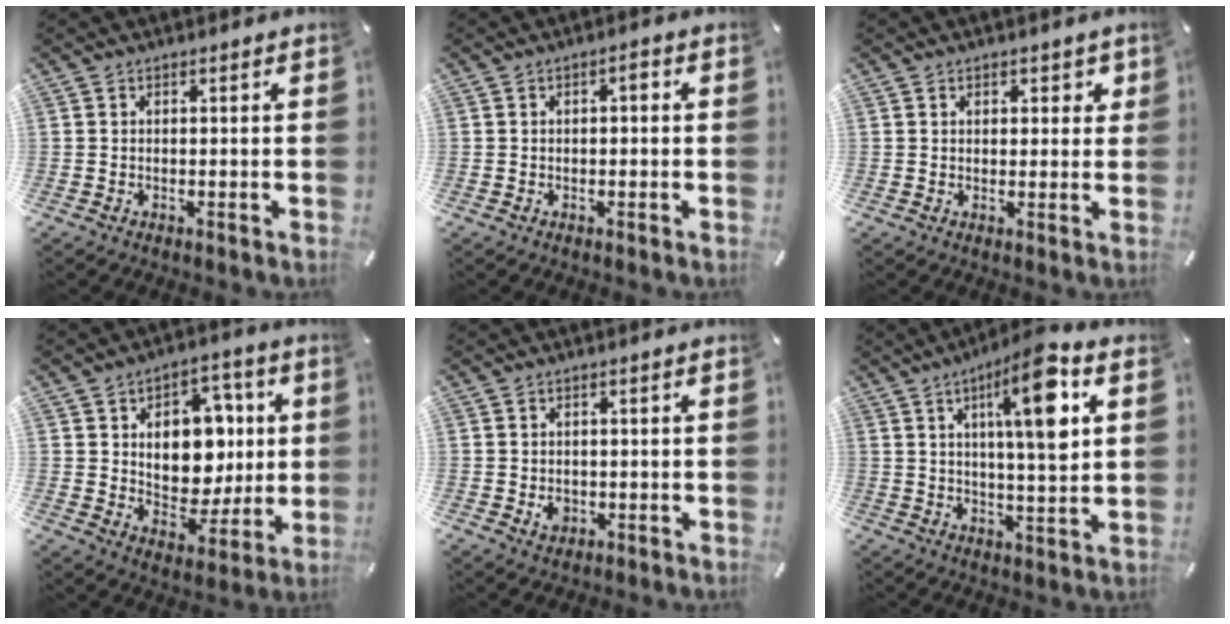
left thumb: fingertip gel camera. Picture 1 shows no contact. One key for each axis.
{"total": 1.8, "fx": -0.2, "fy": 0.9, "fz": 1.5, "tx": -0.021, "ty": 0.005, "tz": -0.009}
{"total": 2.3, "fx": 1.1, "fy": 1.7, "fz": 1.2, "tx": -0.002, "ty": -0.004, "tz": 0.011}
{"total": 12.8, "fx": 2.3, "fy": 10.3, "fz": 7.2, "tx": -0.089, "ty": -0.010, "tz": 0.048}
{"total": 2.5, "fx": -0.5, "fy": 2.1, "fz": 1.2, "tx": -0.014, "ty": 0.000, "tz": -0.010}
{"total": 14.4, "fx": 5.5, "fy": 3.3, "fz": 12.9, "tx": -0.200, "ty": -0.010, "tz": 0.080}